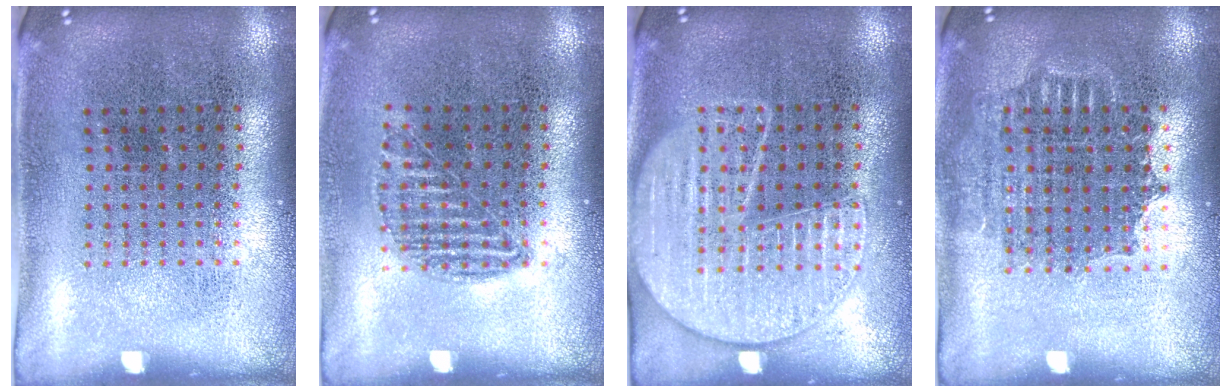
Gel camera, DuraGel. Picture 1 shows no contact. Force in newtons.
{"total": 0.9, "press": 0.9, "slide": 0.4}
{"total": 1.6, "press": 1.6, "slide": 0.1}
{"total": 1.4, "press": 1.2, "slide": 0.7}